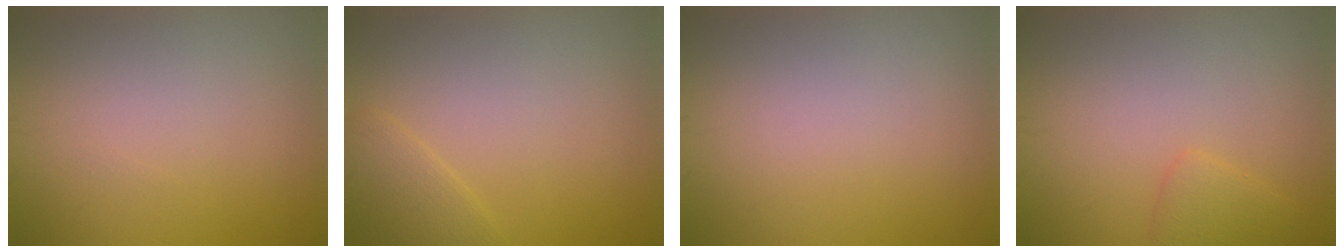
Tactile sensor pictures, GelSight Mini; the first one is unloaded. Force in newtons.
{"total": 1.7, "press": 1.7, "slide": 0.1}
{"total": 0.0}
{"total": 1.6, "press": 1.6, "slide": 0.1}